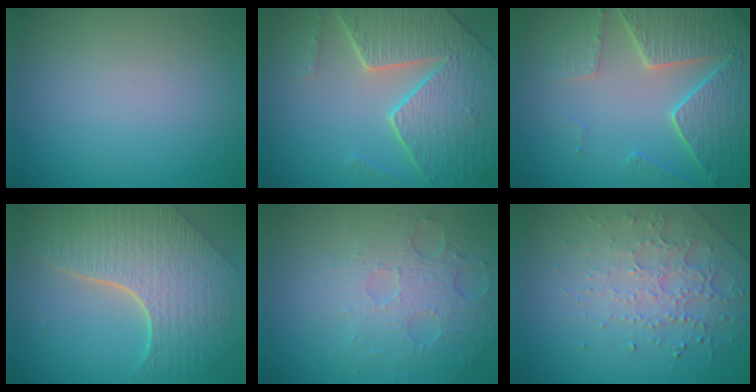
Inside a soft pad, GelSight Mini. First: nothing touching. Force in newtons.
{"total": 8.3, "press": 5.8, "slide": 5.9}
{"total": 6.7, "press": 5.4, "slide": 4.0}
{"total": 8.4, "press": 6.0, "slide": 5.8}
{"total": 5.0, "press": 3.4, "slide": 3.7}
{"total": 4.5, "press": 3.1, "slide": 3.2}